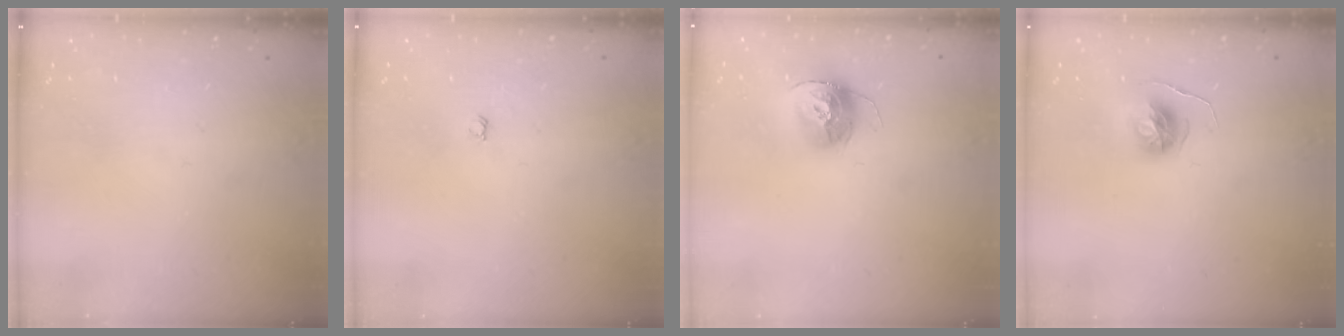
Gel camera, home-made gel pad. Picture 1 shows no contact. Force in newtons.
{"total": 3.0, "press": 3.0, "slide": 0.4}
{"total": 13.8, "press": 13.7, "slide": 1.3}
{"total": 6.4, "press": 6.4, "slide": 0.6}